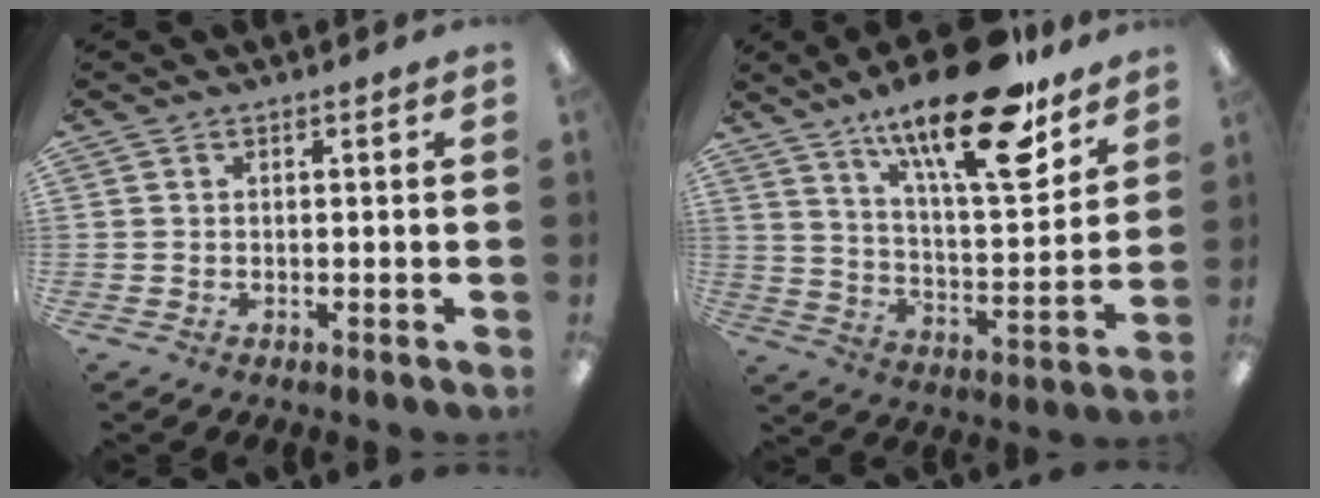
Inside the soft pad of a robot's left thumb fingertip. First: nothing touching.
{"total": 24.1, "force": [16.5, 6.8, 16.1], "torque": [-0.247, -0.105, 0.265]}